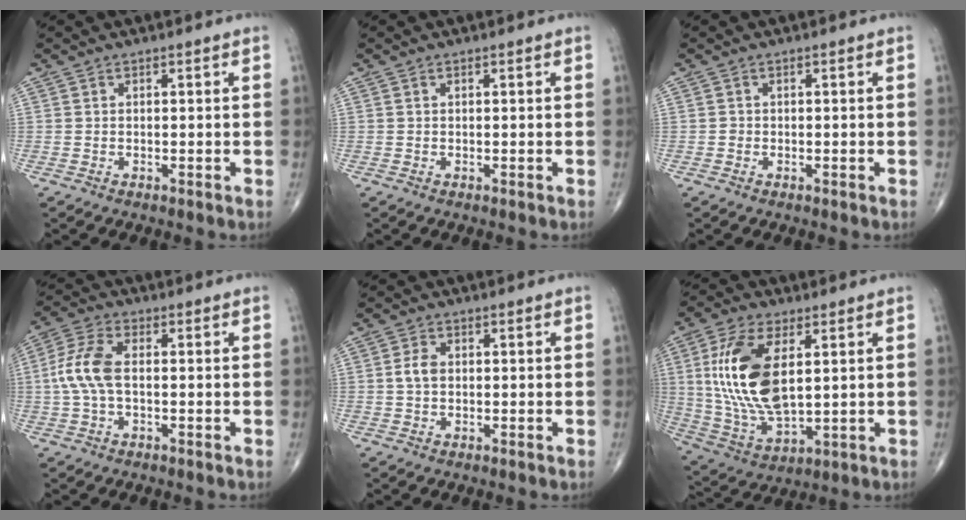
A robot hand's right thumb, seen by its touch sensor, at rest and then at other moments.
{"total": 0.0}
{"total": 0.6, "force": [-0.2, 0.5, 0.1], "torque": [-0.001, 0.002, -0.004]}
{"total": 7.9, "force": [-0.1, 4.0, 6.8], "torque": [-0.165, 0.022, -0.006]}
{"total": 2.9, "force": [0.1, 1.9, 2.1], "torque": [-0.042, 0.005, -0.002]}
{"total": 17.8, "force": [3.6, 8.7, 15.1], "torque": [-0.302, -0.016, 0.078]}